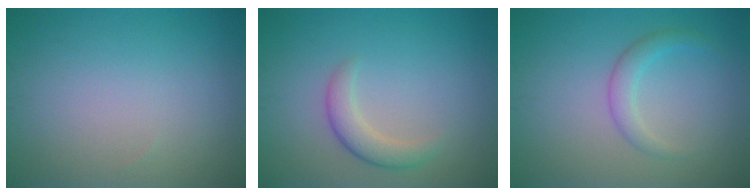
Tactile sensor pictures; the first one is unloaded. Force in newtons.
{"total": 2.5, "press": 2.5, "slide": 0.2}
{"total": 1.5, "press": 1.5, "slide": 0.1}